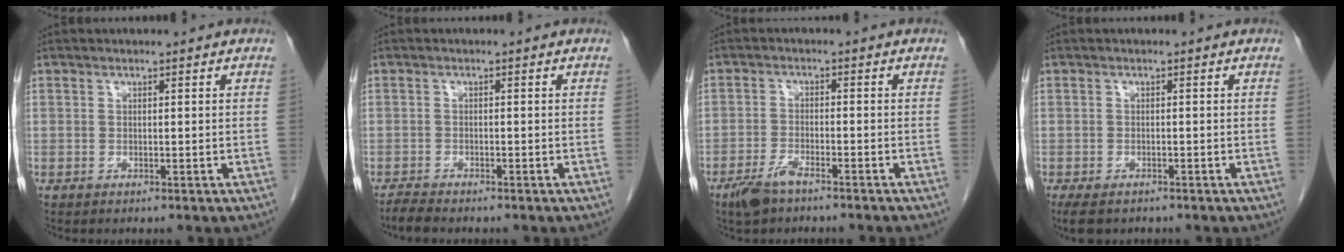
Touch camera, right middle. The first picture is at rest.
{"total": 2.3, "force": [-2.1, 0.3, 0.9], "torque": [-0.022, -0.009, -0.036]}
{"total": 4.5, "force": [-3.4, 0.9, 2.7], "torque": [-0.062, -0.006, -0.065]}
{"total": 4.8, "force": [-3.6, 2.2, 2.2], "torque": [-0.037, -0.009, -0.054]}